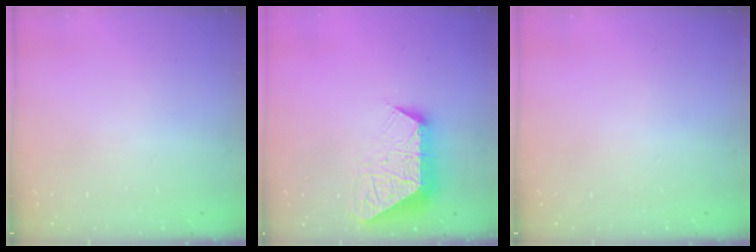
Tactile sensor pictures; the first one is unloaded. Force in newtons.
{"total": 12.2, "press": 12.1, "slide": 1.2}
{"total": 0.0}